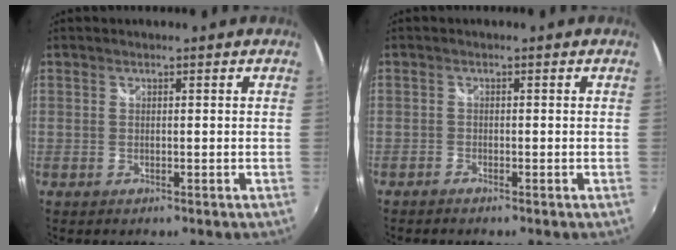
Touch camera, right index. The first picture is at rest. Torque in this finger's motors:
{"motor_torque": [0.12, -0.06, -0.01, 0.00]}